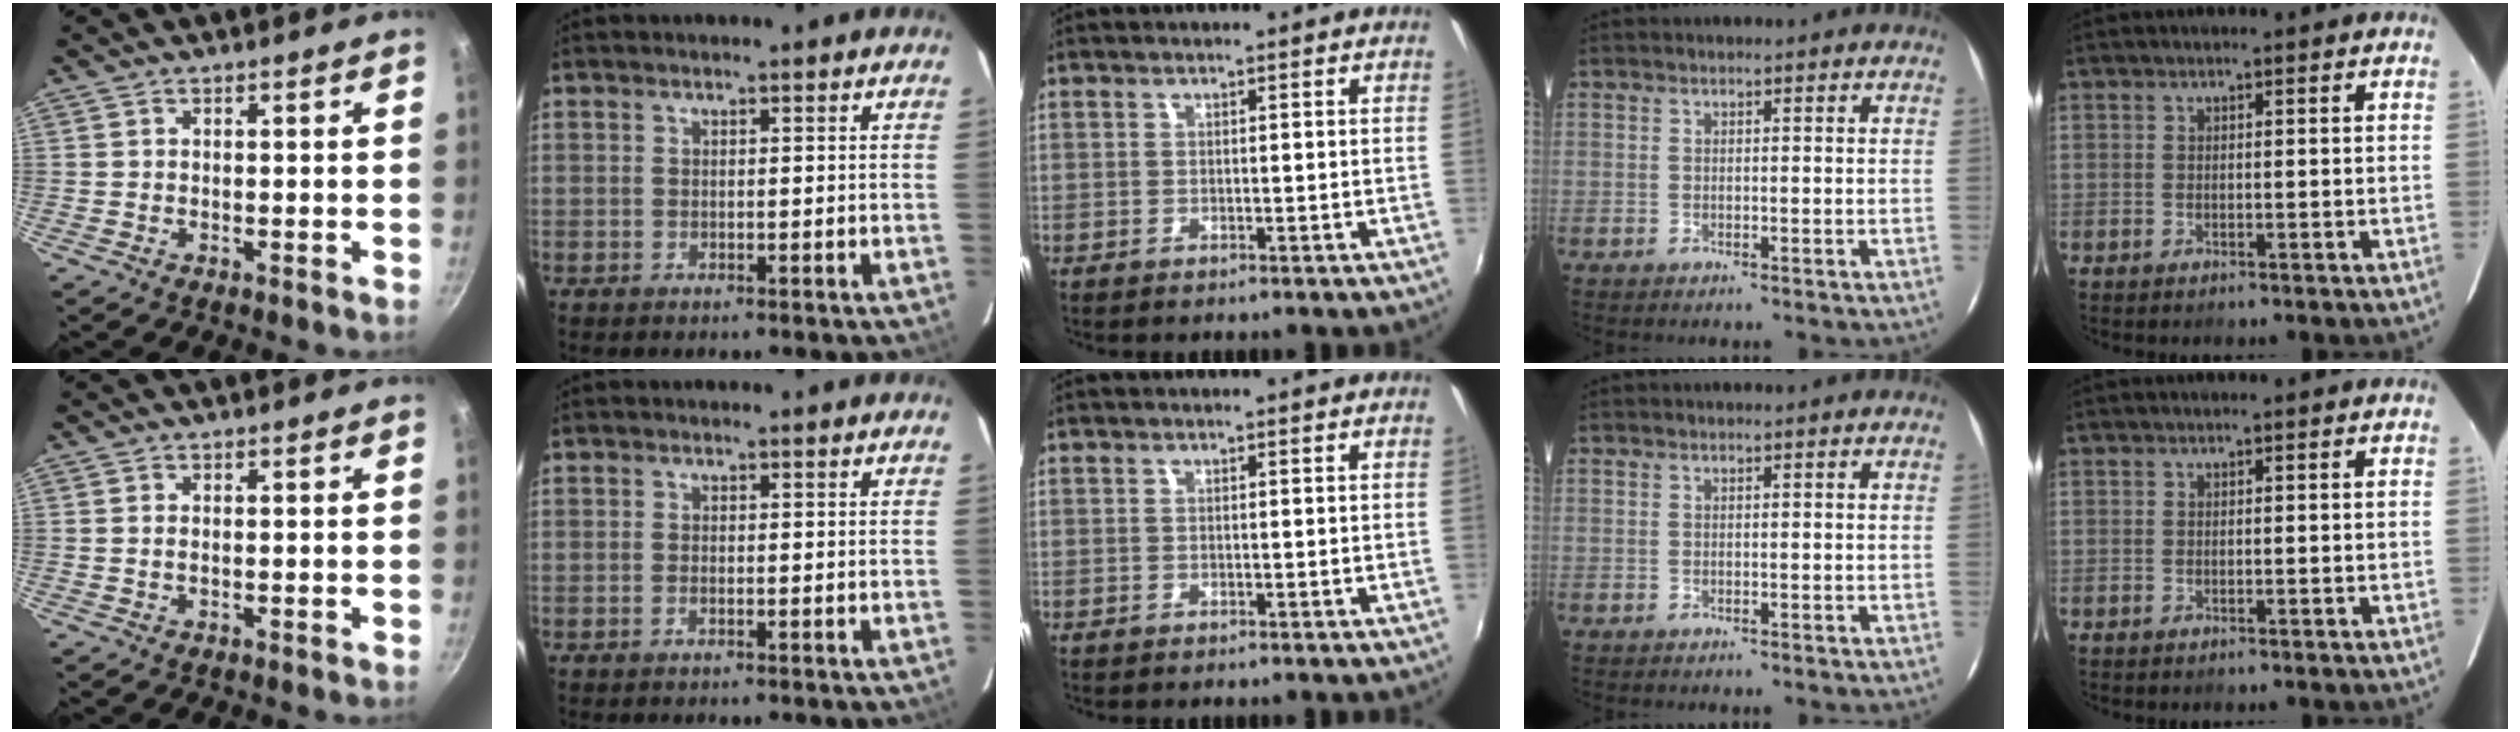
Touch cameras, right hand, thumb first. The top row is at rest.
{"thumb": {"total": 0.8, "force": [0.1, 0.4, 0.6], "torque": [-0.013, 0.000, 0.000]}, "index": {"total": 0.8, "force": [-0.4, 0.3, 0.6], "torque": [-0.014, 0.001, -0.009]}}